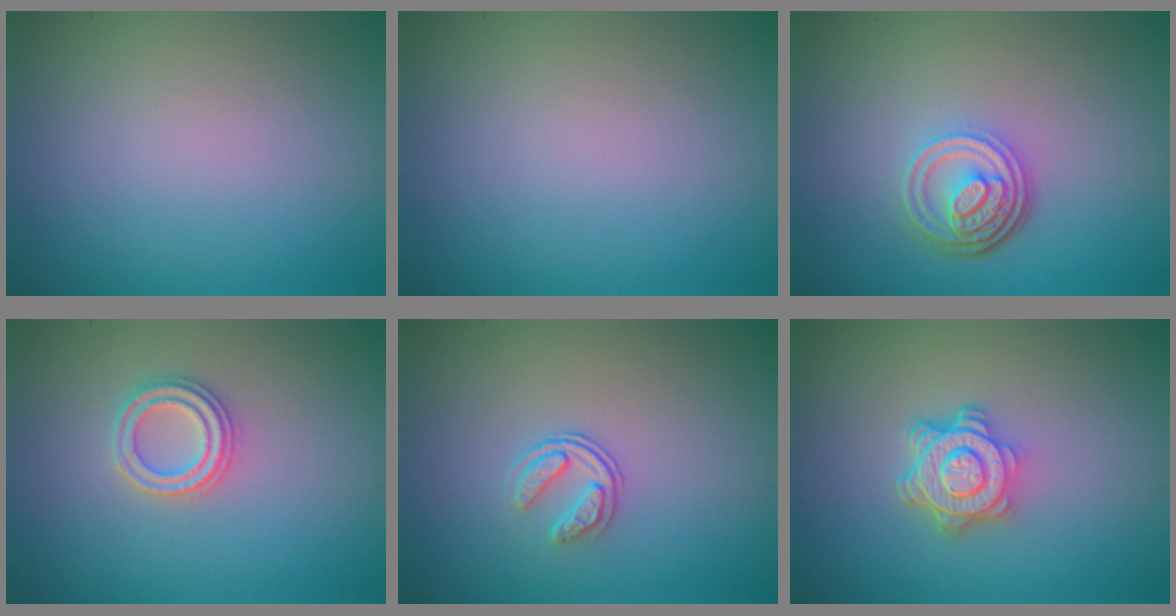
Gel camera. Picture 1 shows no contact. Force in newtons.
{"total": 0.0}
{"total": 4.7, "press": 3.5, "slide": 3.2}
{"total": 2.3, "press": 2.3, "slide": 0.3}
{"total": 1.9, "press": 1.3, "slide": 1.4}
{"total": 4.7, "press": 3.6, "slide": 2.9}